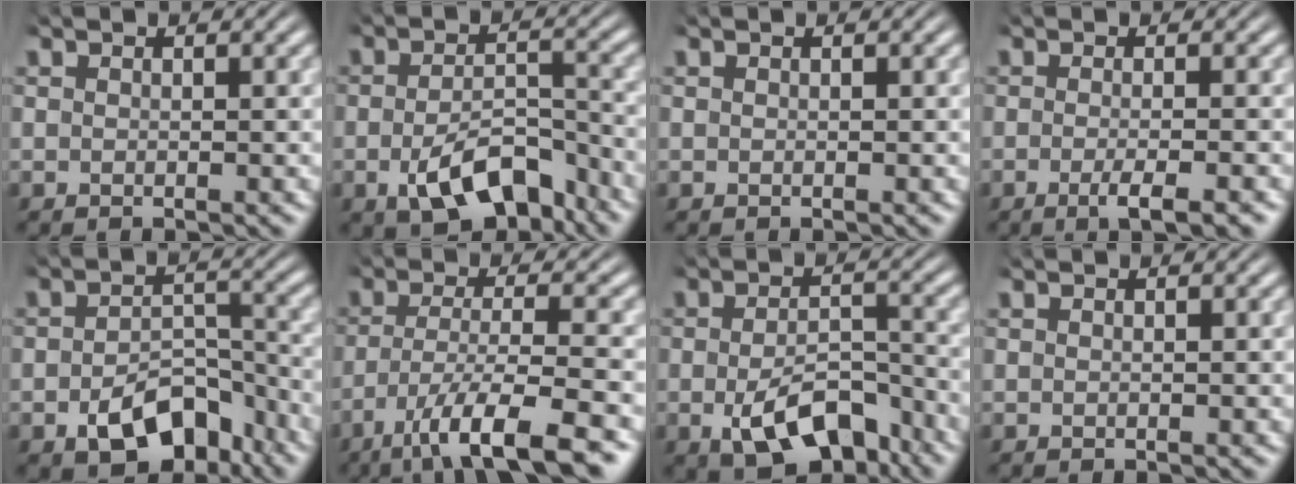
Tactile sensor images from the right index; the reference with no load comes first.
{"total": 6.3, "force": [-3.9, 2.6, 4.2], "torque": [-0.063, -0.021, -0.054]}
{"total": 0.0}
{"total": 3.2, "force": [-2.0, 0.5, 2.4], "torque": [-0.047, -0.011, -0.031]}
{"total": 6.4, "force": [-4.1, 3.4, 3.5], "torque": [-0.042, -0.011, -0.060]}
{"total": 8.7, "force": [-5.0, 2.3, 6.7], "torque": [-0.112, -0.033, -0.061]}
{"total": 6.8, "force": [-4.1, 3.2, 4.4], "torque": [-0.065, -0.026, -0.054]}
{"total": 0.0}